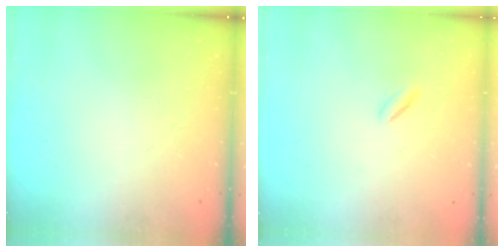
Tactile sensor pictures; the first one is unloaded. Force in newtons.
{"total": 1.3, "press": 1.1, "slide": 0.7}